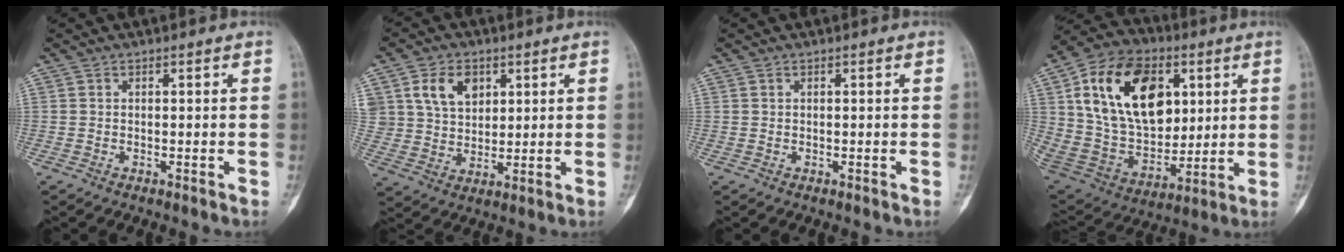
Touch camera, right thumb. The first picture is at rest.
{"total": 9.2, "force": [3.9, 6.7, 4.9], "torque": [-0.066, -0.015, 0.079]}
{"total": 0.0}
{"total": 27.0, "force": [8.1, 17.9, 18.5], "torque": [-0.320, -0.005, 0.152]}